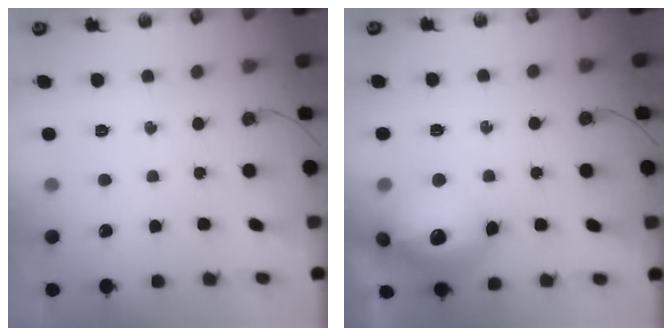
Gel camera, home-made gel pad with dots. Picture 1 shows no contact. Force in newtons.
{"total": 19.2, "press": 19.1, "slide": 1.5}